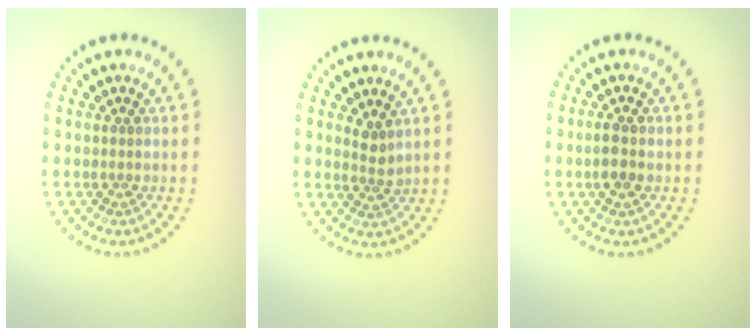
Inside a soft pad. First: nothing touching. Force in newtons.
{"total": 1.6, "press": 1.1, "slide": 1.1}
{"total": 1.8, "press": 1.7, "slide": 0.4}